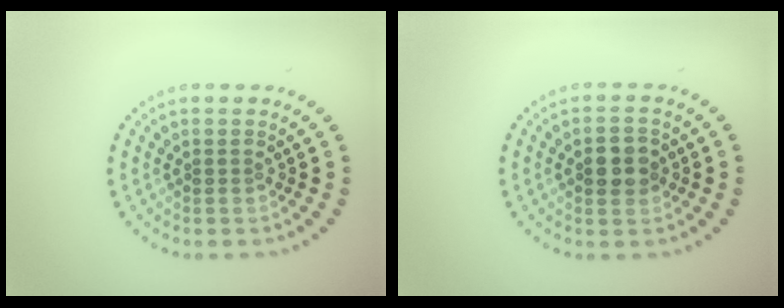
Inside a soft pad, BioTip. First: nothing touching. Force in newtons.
{"total": 2.6, "press": 2.6, "slide": 0.2}